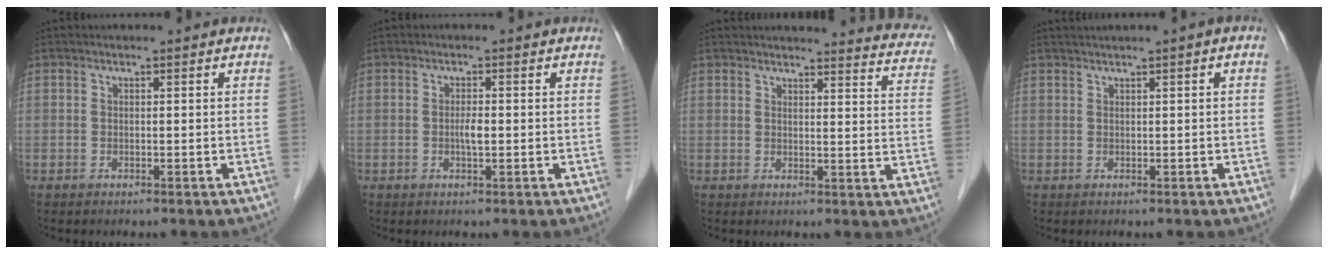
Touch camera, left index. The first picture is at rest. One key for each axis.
{"total": 1.8, "fx": -0.5, "fy": 0.3, "fz": 1.7, "tx": -0.033, "ty": -0.003, "tz": -0.009}
{"total": 11.8, "fx": 11.5, "fy": 1.1, "fz": 2.6, "tx": -0.001, "ty": -0.074, "tz": 0.092}
{"total": 1.7, "fx": 0.7, "fy": -0.2, "fz": 1.5, "tx": -0.031, "ty": 0.006, "tz": 0.016}